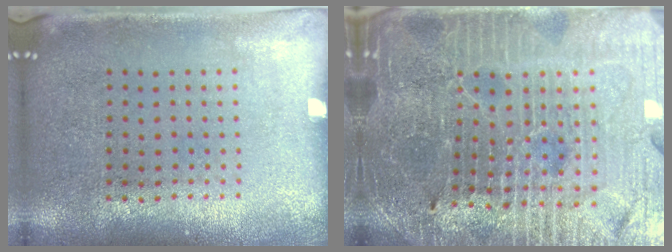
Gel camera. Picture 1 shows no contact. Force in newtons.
{"total": 5.6, "press": 5.2, "slide": 2.1}